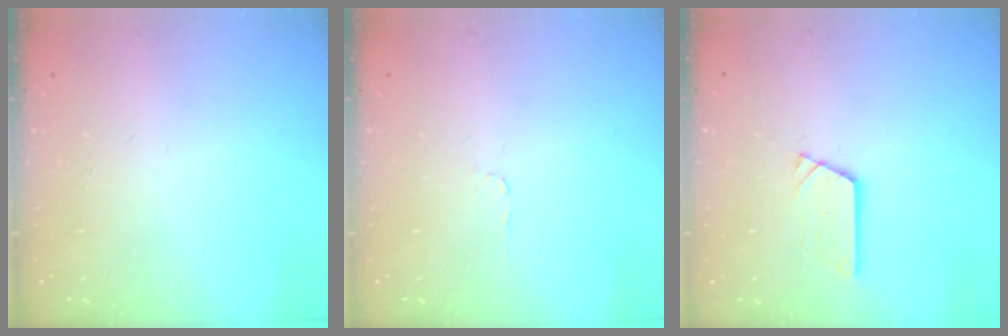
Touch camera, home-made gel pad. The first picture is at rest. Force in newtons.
{"total": 2.7, "press": 2.6, "slide": 0.3}
{"total": 2.7, "press": 2.7, "slide": 0.0}